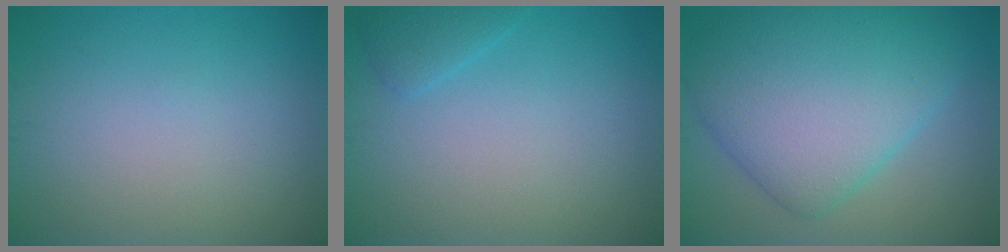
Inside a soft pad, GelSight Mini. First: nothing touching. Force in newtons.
{"total": 1.4, "press": 1.4, "slide": 0.1}
{"total": 9.5, "press": 9.5, "slide": 0.1}